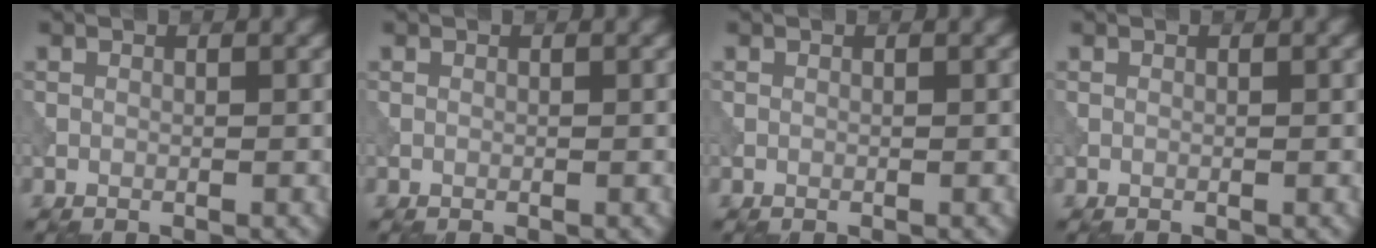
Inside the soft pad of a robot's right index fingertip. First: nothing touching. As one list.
[{"total": 0.0}, {"total": 0.0}, {"total": 0.0}]